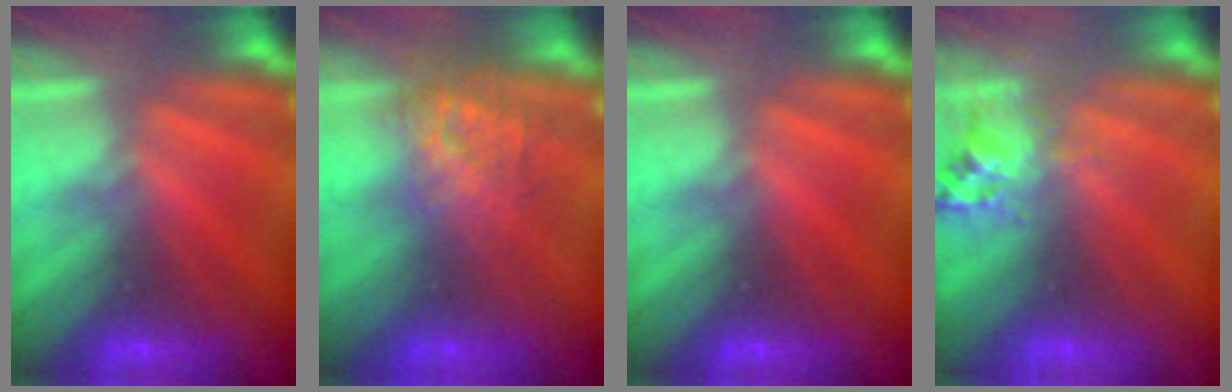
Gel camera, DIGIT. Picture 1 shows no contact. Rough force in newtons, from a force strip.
{"total": 9.2}
{"total": 0.0}
{"total": 2.5}